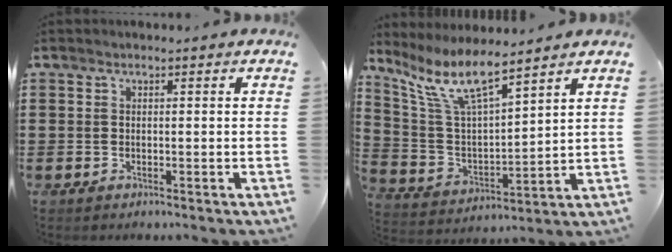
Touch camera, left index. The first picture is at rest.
{"total": 8.8, "force": [6.7, 1.7, 5.4], "torque": [-0.131, -0.030, 0.117]}